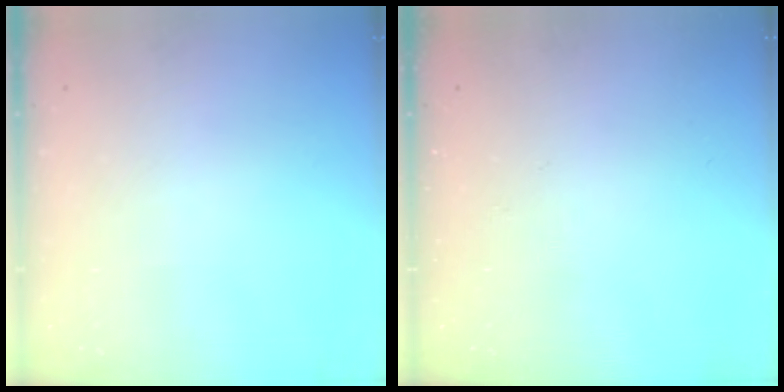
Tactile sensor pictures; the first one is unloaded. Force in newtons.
{"total": 0.0}